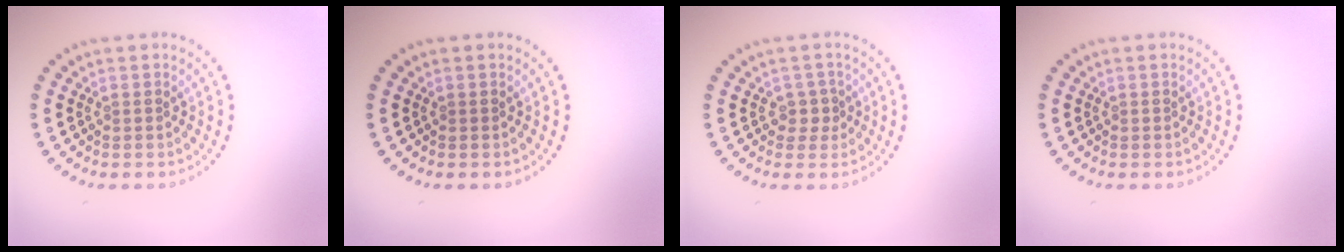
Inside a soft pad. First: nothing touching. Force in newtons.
{"total": 0.0}
{"total": 1.6, "press": 1.2, "slide": 1.0}
{"total": 0.0}